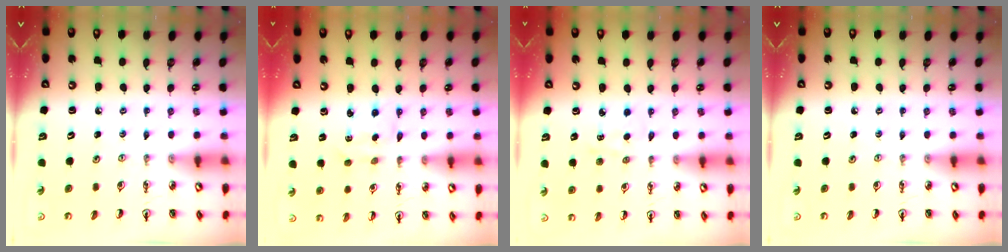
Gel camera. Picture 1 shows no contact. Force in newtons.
{"total": 2.3, "press": 2.1, "slide": 0.8}
{"total": 3.5, "press": 3.5, "slide": 0.4}
{"total": 0.0}